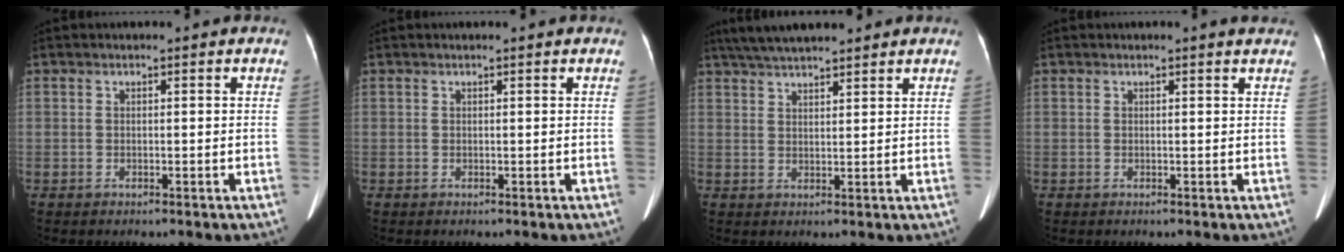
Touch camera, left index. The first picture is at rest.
{"total": 0.6, "force": [0.5, 0.0, 0.2], "torque": [-0.004, 0.005, 0.008]}
{"total": 8.7, "force": [7.6, 1.3, 4.2], "torque": [-0.065, 0.035, 0.121]}
{"total": 1.9, "force": [1.7, 0.1, 0.7], "torque": [-0.011, 0.001, 0.011]}